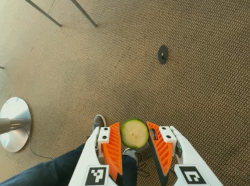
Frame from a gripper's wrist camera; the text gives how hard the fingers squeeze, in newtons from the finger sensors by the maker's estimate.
{"total": 6.5, "left": 6.3, "right": 6.7}